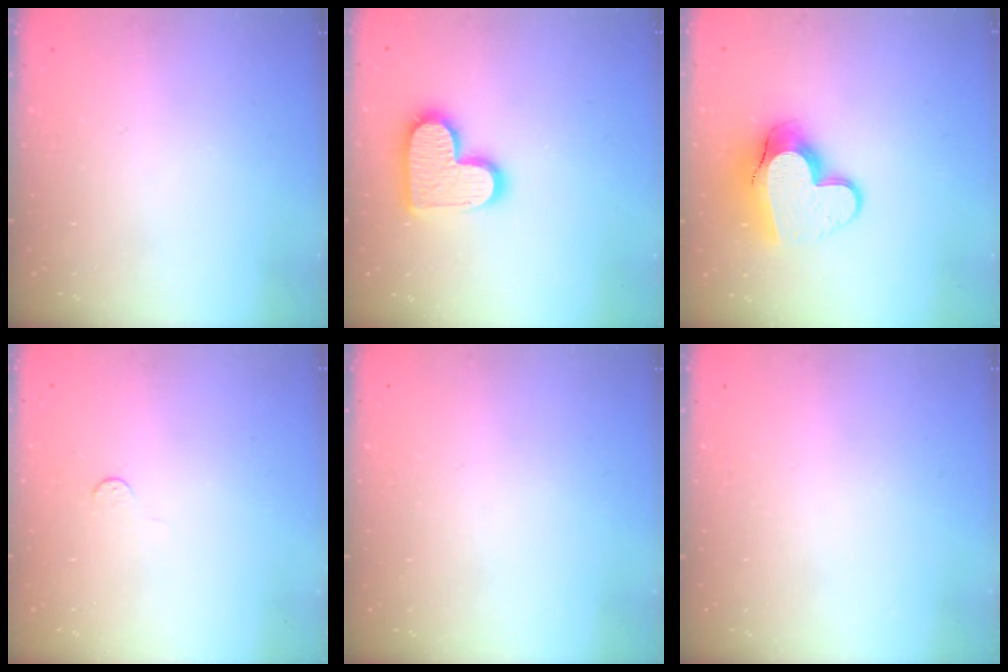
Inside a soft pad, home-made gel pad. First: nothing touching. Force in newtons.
{"total": 14.2, "press": 14.2, "slide": 0.9}
{"total": 14.1, "press": 14.1, "slide": 1.1}
{"total": 2.8, "press": 2.8, "slide": 0.4}
{"total": 0.0}
{"total": 0.0}